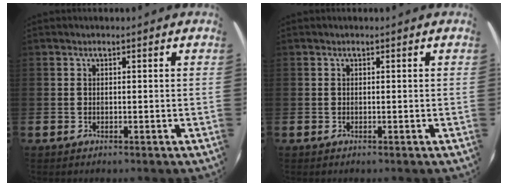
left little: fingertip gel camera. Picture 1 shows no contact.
{"total": 0.0}